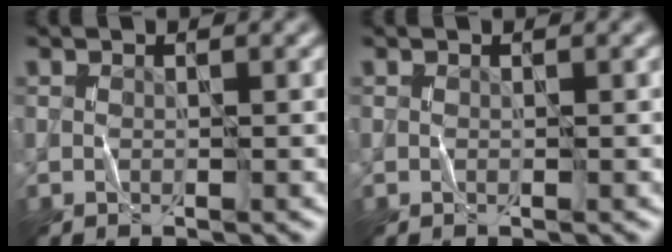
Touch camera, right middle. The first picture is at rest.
{"total": 0.0}